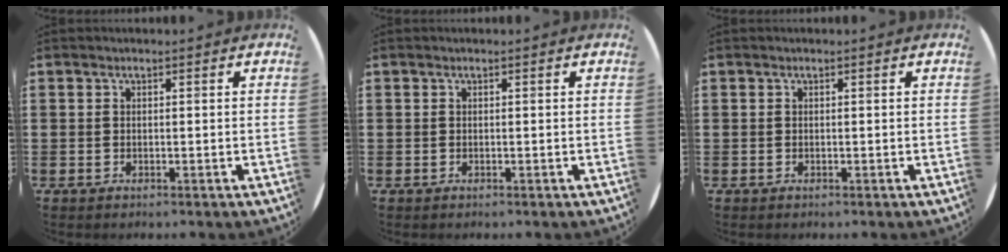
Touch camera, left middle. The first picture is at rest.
{"total": 0.0}
{"total": 0.0}